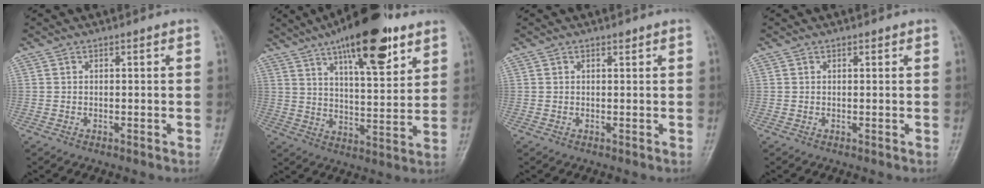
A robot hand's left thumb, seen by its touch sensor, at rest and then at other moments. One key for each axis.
{"total": 19.4, "fx": 11.4, "fy": 6.6, "fz": 14.3, "tx": -0.191, "ty": -0.043, "tz": 0.179}
{"total": 0.7, "fx": 0.5, "fy": 0.3, "fz": 0.3, "tx": -0.002, "ty": -0.002, "tz": 0.005}
{"total": 0.6, "fx": 0.4, "fy": 0.4, "fz": 0.3, "tx": 0.000, "ty": -0.002, "tz": 0.002}